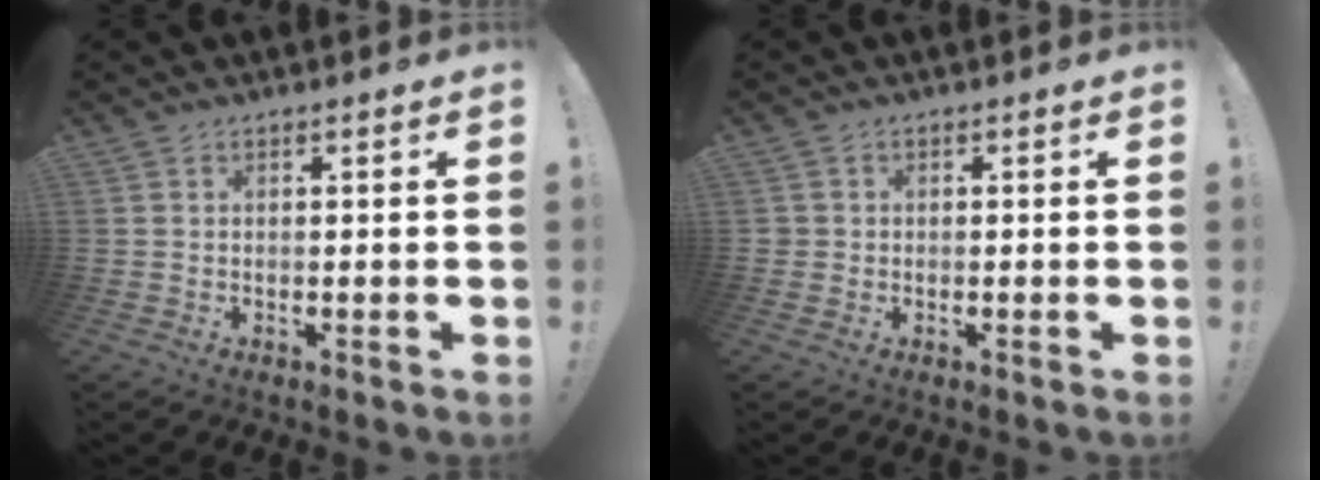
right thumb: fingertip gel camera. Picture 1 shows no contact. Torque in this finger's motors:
{"motor_torque": [-0.01, 0.18, 0.08, -0.40, 0.07]}